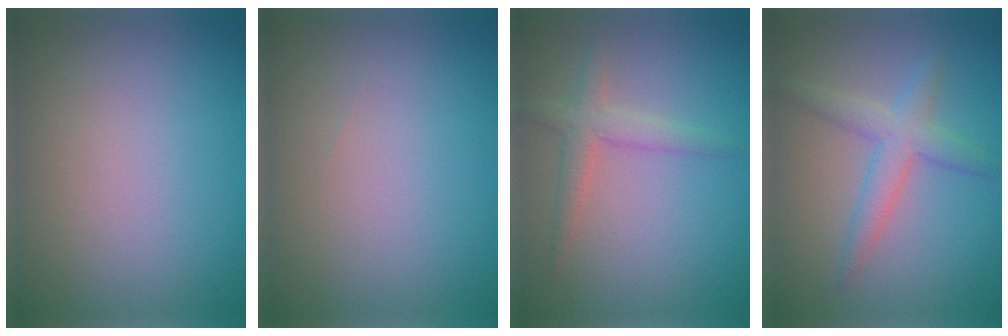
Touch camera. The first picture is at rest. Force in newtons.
{"total": 0.0}
{"total": 2.5, "press": 2.5, "slide": 0.1}
{"total": 3.2, "press": 3.2, "slide": 0.0}